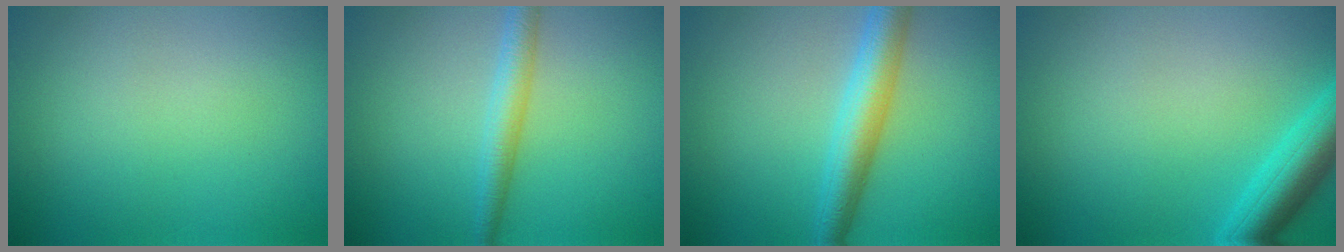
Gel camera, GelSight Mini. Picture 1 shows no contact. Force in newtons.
{"total": 2.7, "press": 2.7, "slide": 0.0}
{"total": 4.7, "press": 4.7, "slide": 0.0}
{"total": 4.3, "press": 4.3, "slide": 0.3}